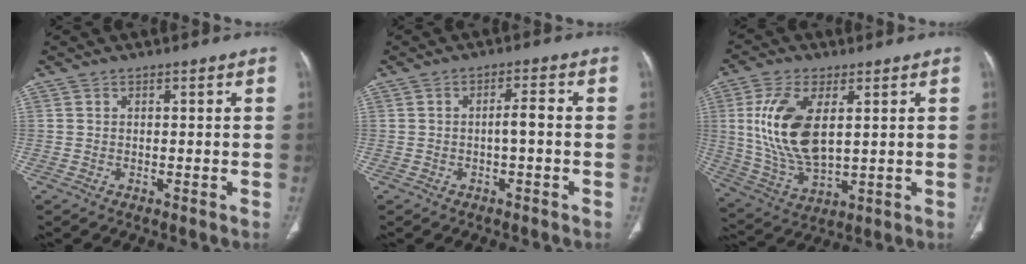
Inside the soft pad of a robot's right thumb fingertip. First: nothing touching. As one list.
[{"total": 2.7, "force": [-0.6, 0.7, 2.6], "torque": [-0.048, 0.015, -0.009]}, {"total": 15.2, "force": [3.2, 7.7, 12.8], "torque": [-0.264, -0.016, 0.073]}]